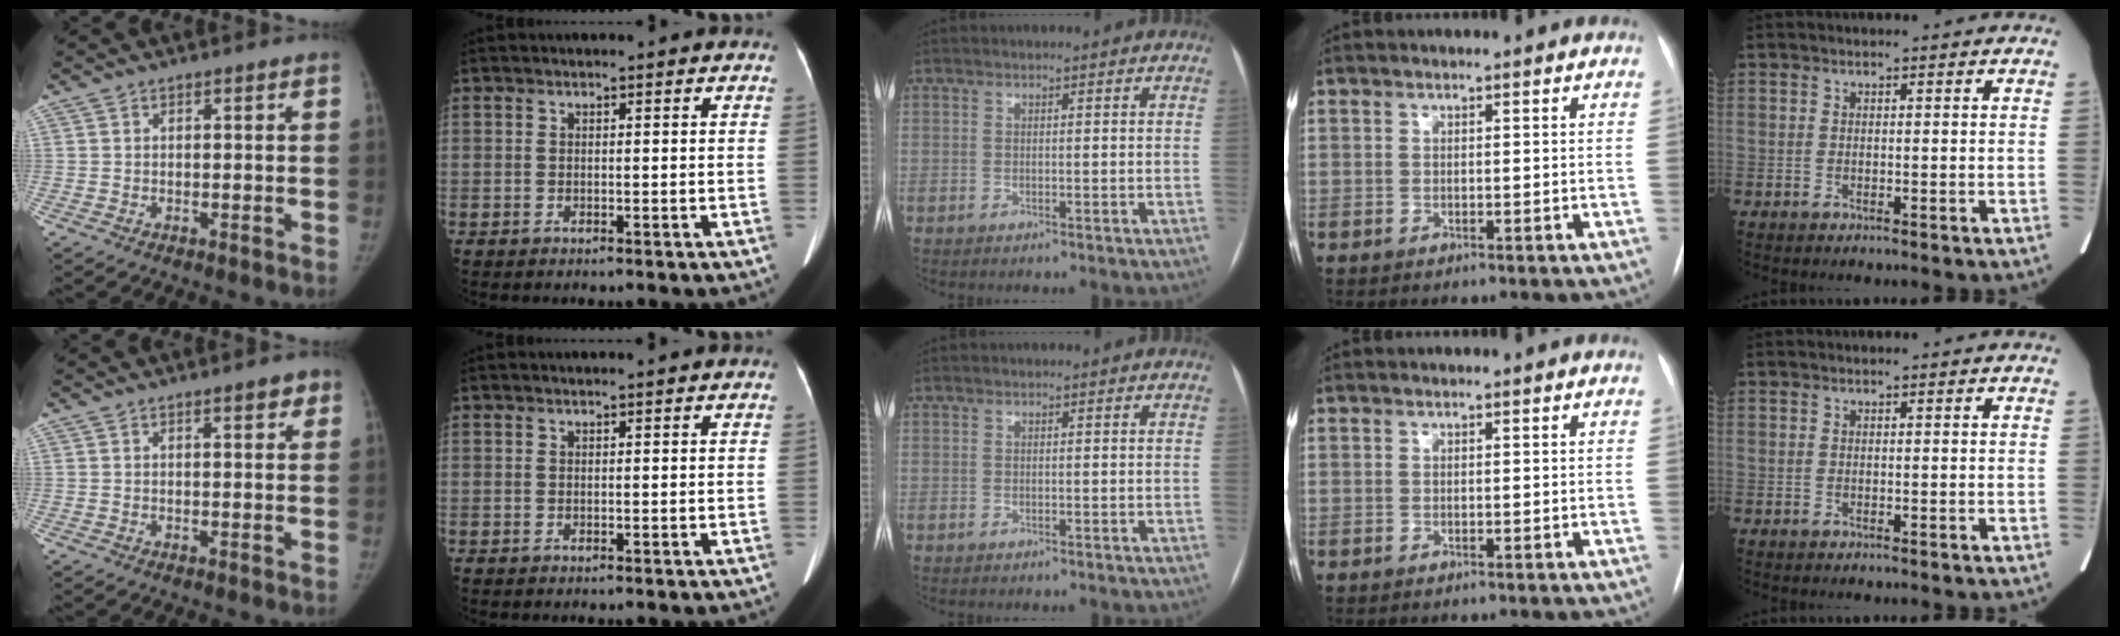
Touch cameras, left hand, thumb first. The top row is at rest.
{"thumb": {"total": 2.8, "force": [1.6, 1.0, 2.0], "torque": [-0.015, -0.005, 0.017]}}